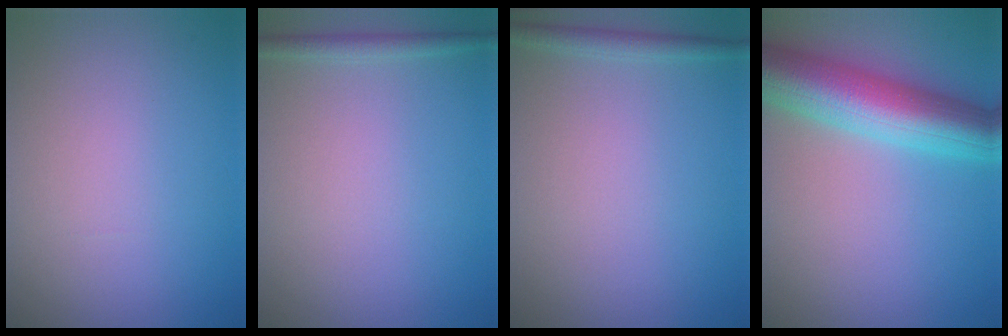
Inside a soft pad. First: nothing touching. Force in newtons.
{"total": 1.3, "press": 1.3, "slide": 0.1}
{"total": 1.4, "press": 1.4, "slide": 0.1}
{"total": 9.0, "press": 9.0, "slide": 0.3}